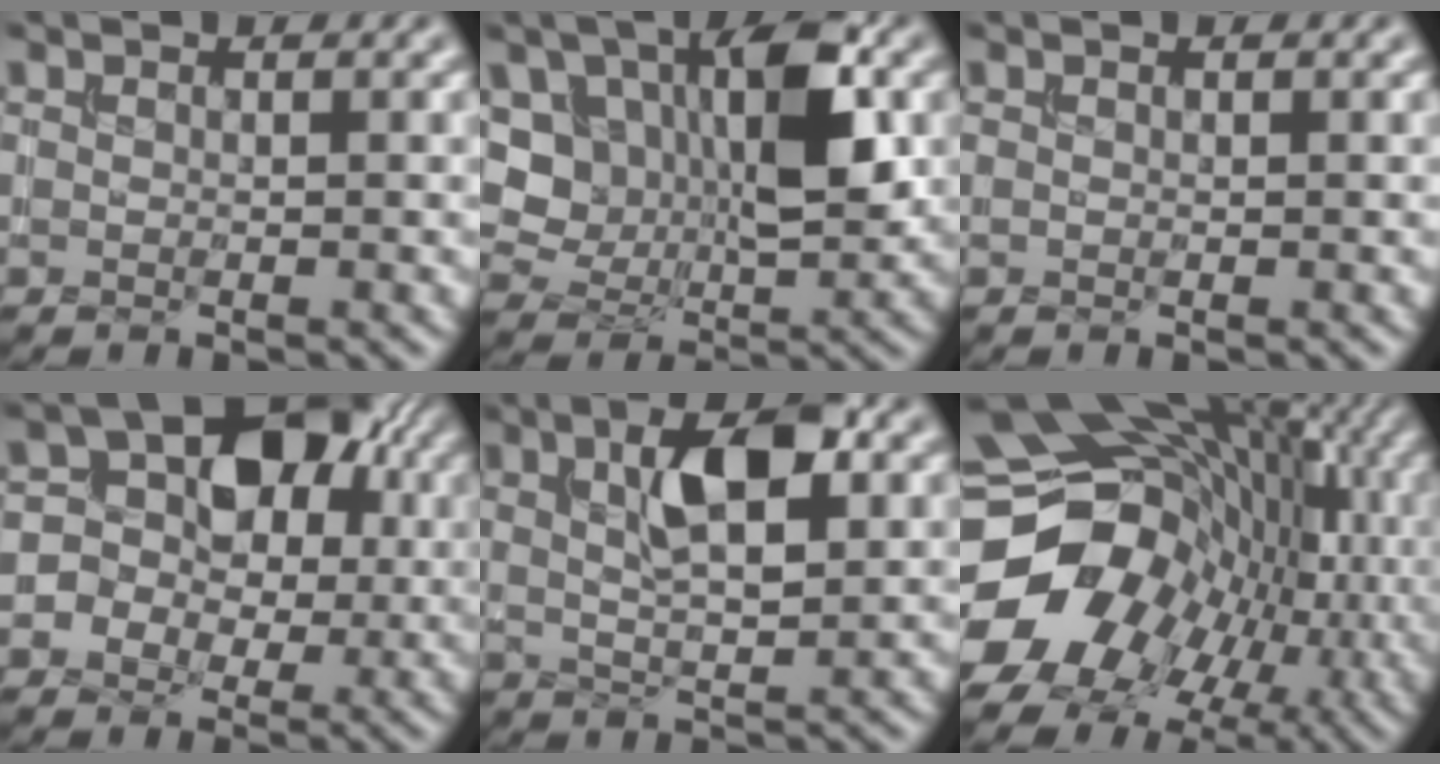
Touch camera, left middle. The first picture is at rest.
{"total": 9.0, "force": [1.7, 5.4, 7.0], "torque": [-0.109, 0.001, 0.028]}
{"total": 0.0}
{"total": 7.2, "force": [0.5, 5.8, 4.3], "torque": [-0.036, 0.023, -0.015]}
{"total": 6.4, "force": [2.2, 2.4, 5.5], "torque": [-0.096, 0.006, 0.036]}
{"total": 19.5, "force": [-2.2, 16.0, 10.8], "torque": [-0.176, -0.028, -0.045]}